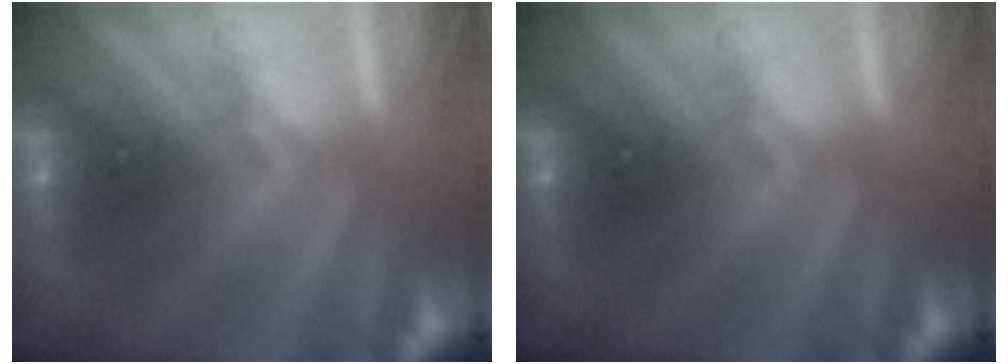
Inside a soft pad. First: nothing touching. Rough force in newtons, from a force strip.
{"total": 0.0}